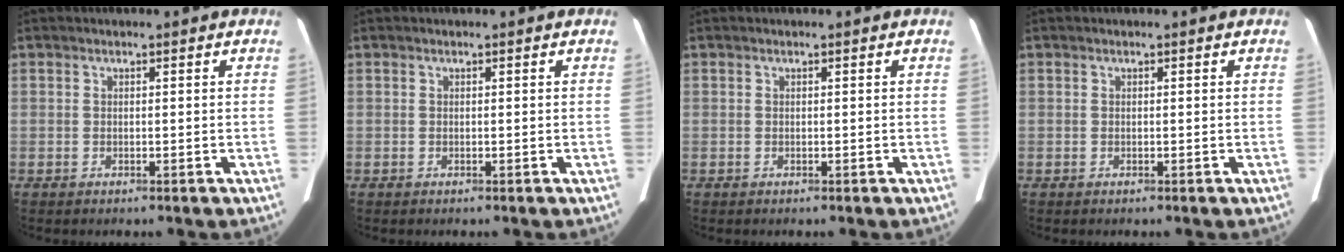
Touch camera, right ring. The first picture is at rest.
{"total": 0.0}
{"total": 0.0}
{"total": 0.0}